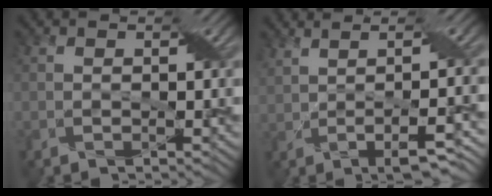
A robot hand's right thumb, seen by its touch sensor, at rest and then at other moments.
{"total": 9.5, "force": [0.7, 2.8, 9.1], "torque": [-0.125, 0.025, 0.018]}